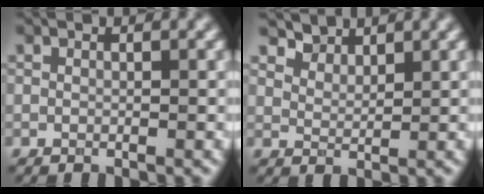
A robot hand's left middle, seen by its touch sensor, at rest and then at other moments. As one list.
[{"total": 2.4, "force": [2.3, 0.6, 0.2], "torque": [-0.013, -0.010, 0.051]}]